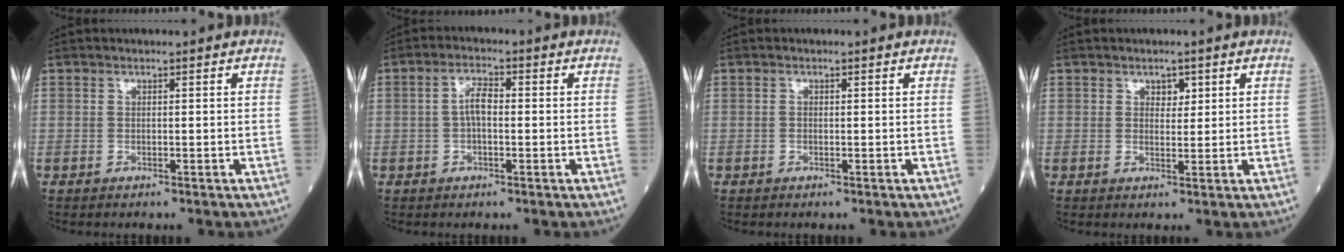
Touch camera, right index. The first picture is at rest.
{"total": 3.4, "force": [-0.2, 1.4, 3.1], "torque": [-0.062, 0.013, -0.004]}
{"total": 0.0}
{"total": 1.8, "force": [1.0, 1.2, 1.0], "torque": [-0.008, -0.001, 0.014]}